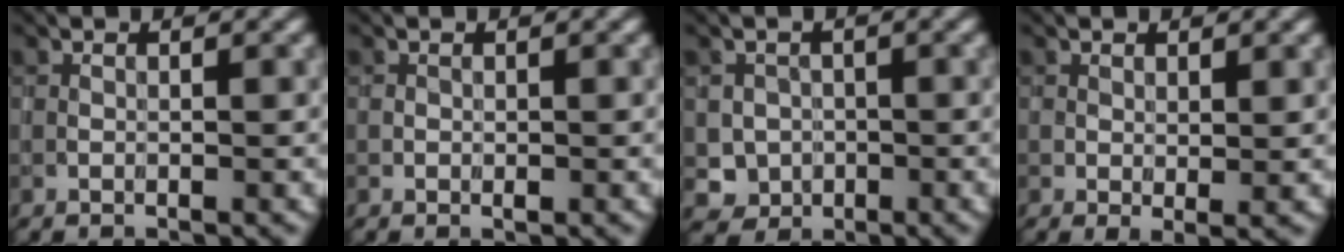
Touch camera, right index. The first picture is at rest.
{"total": 0.5, "force": [-0.2, 0.4, 0.2], "torque": [-0.003, 0.000, -0.002]}
{"total": 2.3, "force": [-0.4, 2.2, 0.2], "torque": [0.002, -0.002, -0.005]}
{"total": 0.9, "force": [0.2, 0.3, 0.8], "torque": [-0.012, -0.003, 0.007]}